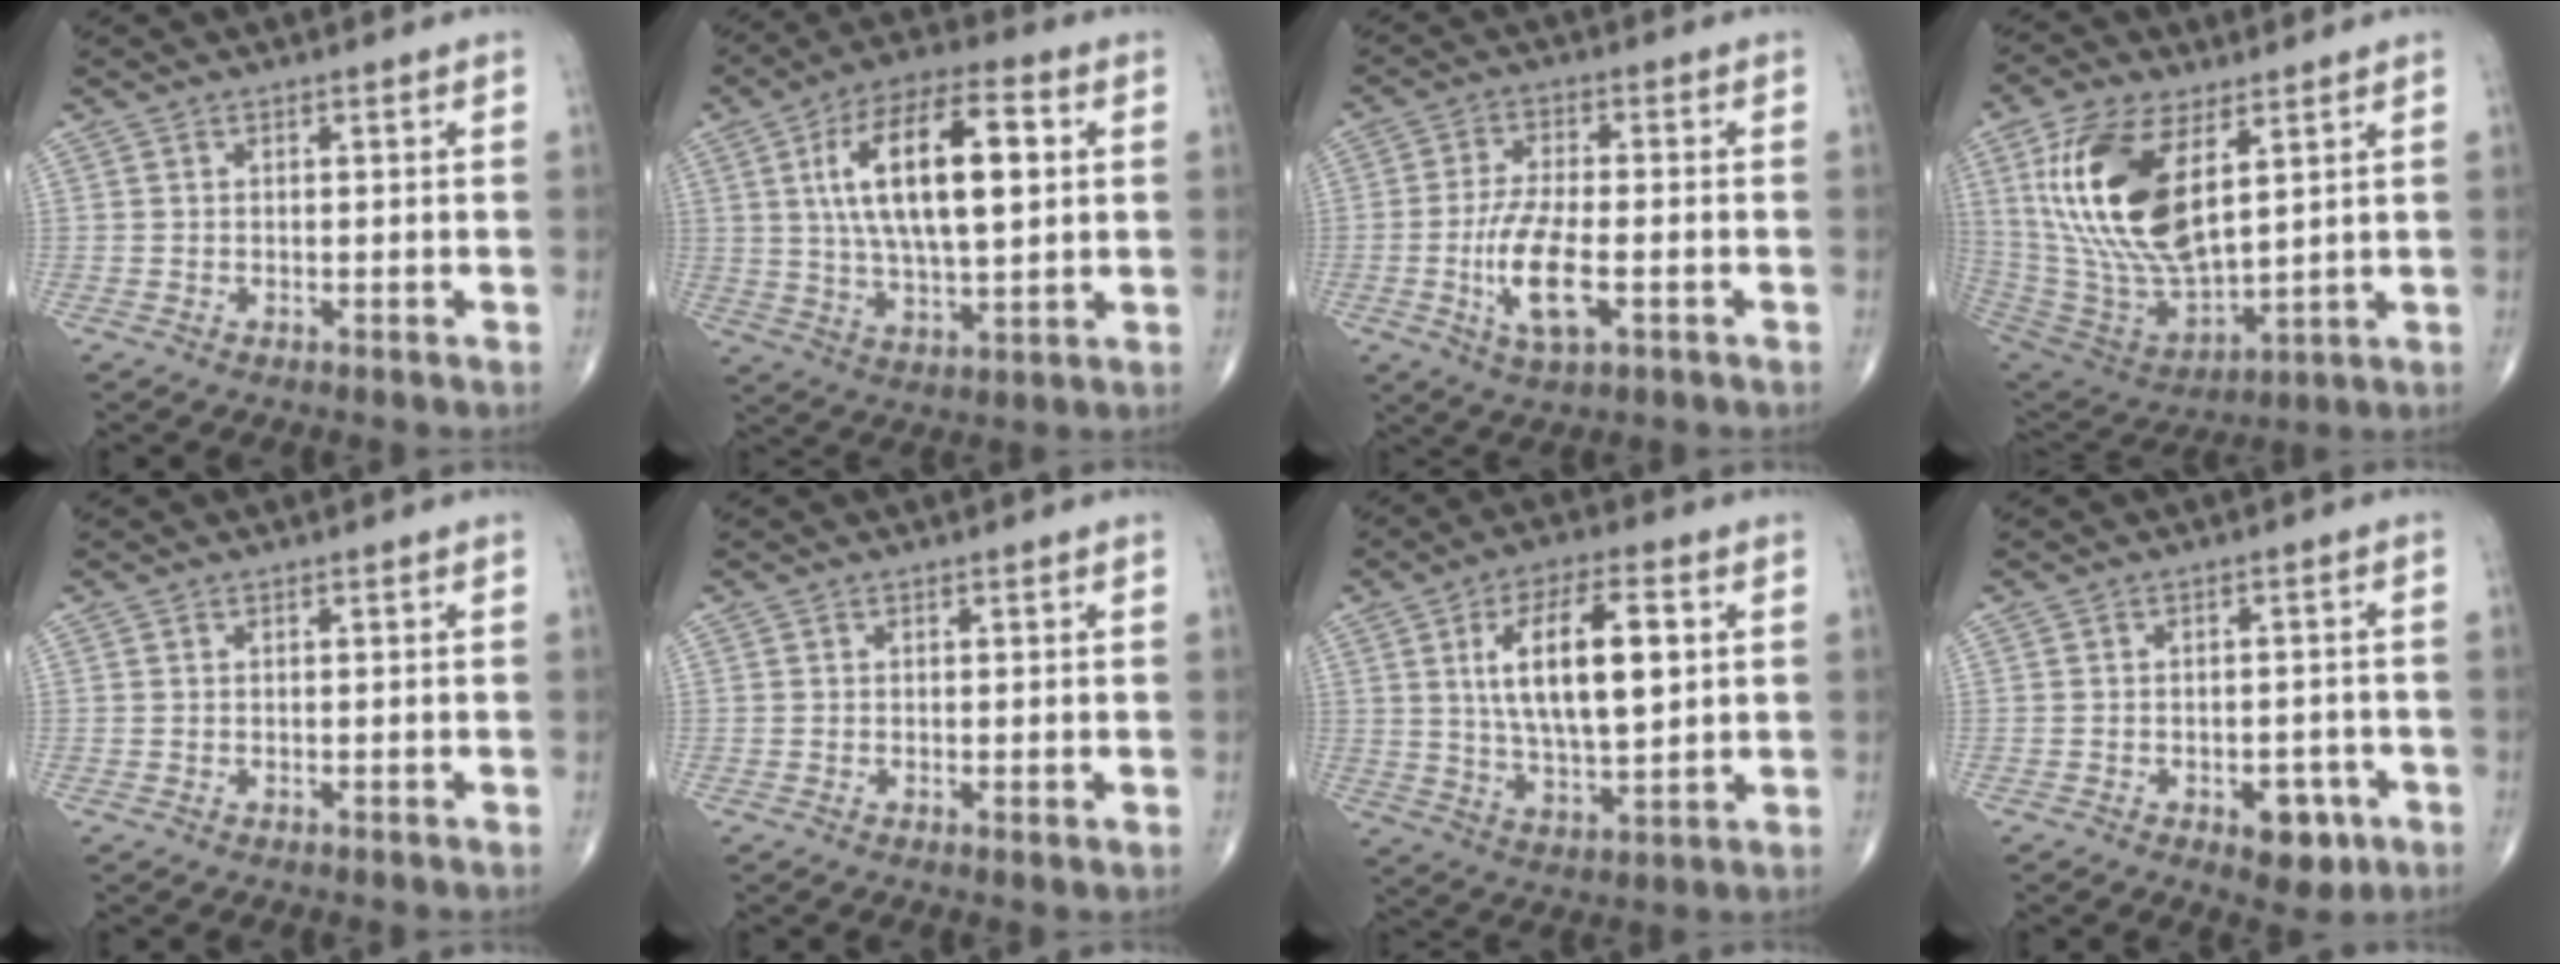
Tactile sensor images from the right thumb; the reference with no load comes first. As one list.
[{"total": 19.2, "force": [4.2, 7.9, 17.0], "torque": [-0.286, 0.006, 0.069]}, {"total": 10.0, "force": [-2.7, 3.7, 8.8], "torque": [-0.176, 0.005, -0.047]}, {"total": 21.8, "force": [7.0, 10.3, 17.9], "torque": [-0.350, -0.030, 0.141]}, {"total": 0.0}, {"total": 0.7, "force": [0.0, 0.2, 0.7], "torque": [-0.013, -0.004, -0.003]}, {"total": 15.9, "force": [3.4, 6.4, 14.1], "torque": [-0.232, -0.005, 0.063]}, {"total": 6.0, "force": [-2.8, 3.4, 4.2], "torque": [-0.029, 0.014, -0.031]}]